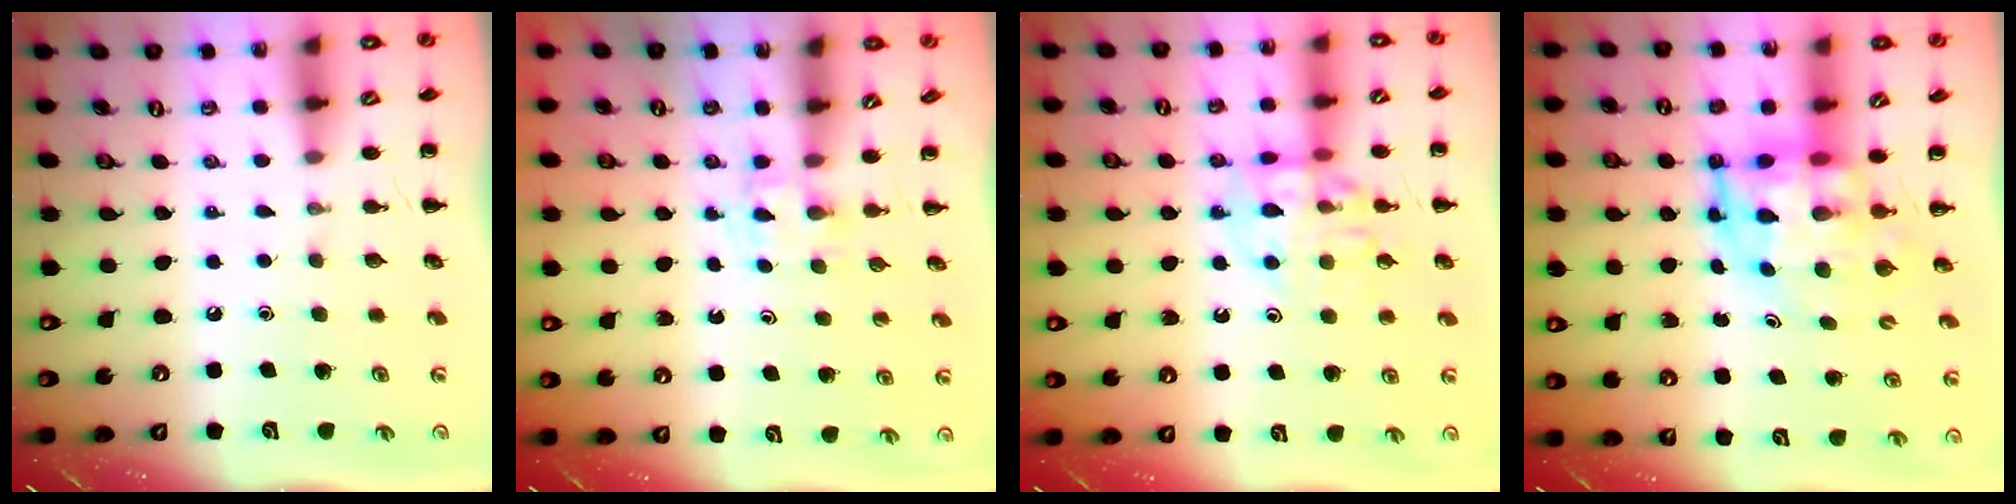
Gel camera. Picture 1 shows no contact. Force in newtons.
{"total": 2.2, "press": 1.9, "slide": 1.1}
{"total": 12.3, "press": 12.1, "slide": 1.7}
{"total": 7.0, "press": 6.6, "slide": 2.3}